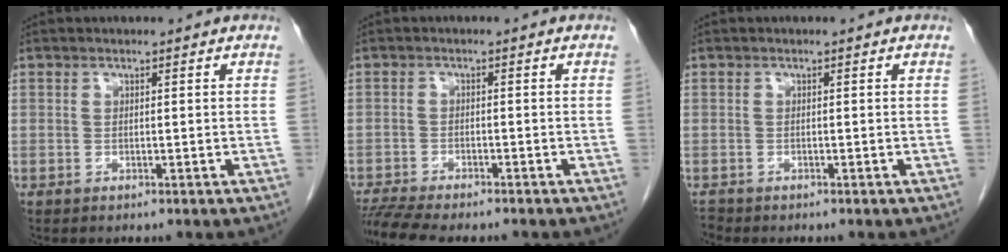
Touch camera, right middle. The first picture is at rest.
{"total": 9.3, "force": [-8.2, 1.4, 4.1], "torque": [-0.064, -0.007, -0.128]}
{"total": 0.7, "force": [-0.7, 0.1, -0.1], "torque": [-0.003, -0.005, -0.014]}